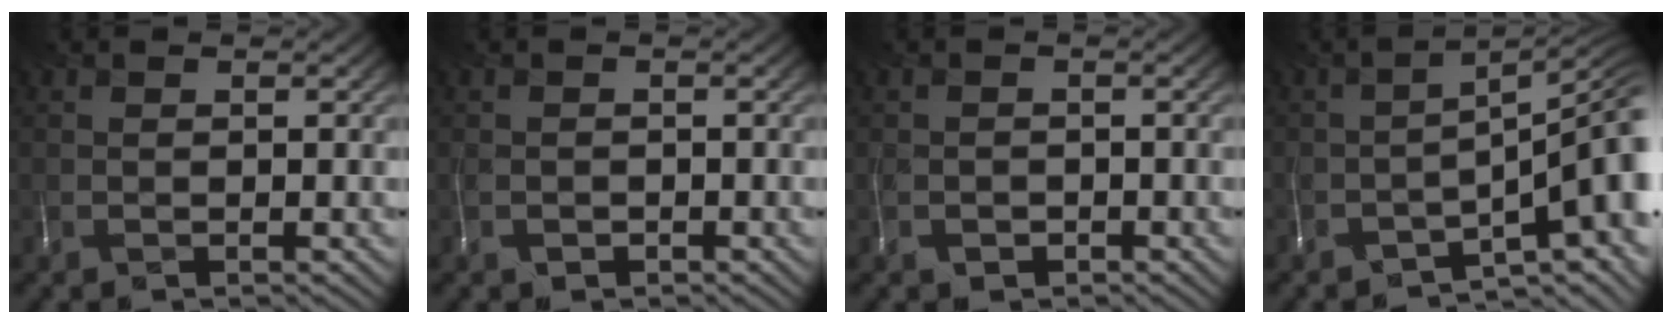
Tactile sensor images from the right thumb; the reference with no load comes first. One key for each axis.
{"total": 1.1, "fx": -0.7, "fy": 0.8, "fz": -0.2, "tx": -0.007, "ty": -0.004, "tz": -0.011}
{"total": 1.6, "fx": -1.0, "fy": 1.1, "fz": -0.2, "tx": -0.007, "ty": -0.008, "tz": -0.016}
{"total": 9.9, "fx": -5.6, "fy": 2.9, "fz": 7.7, "tx": -0.102, "ty": -0.010, "tz": -0.087}